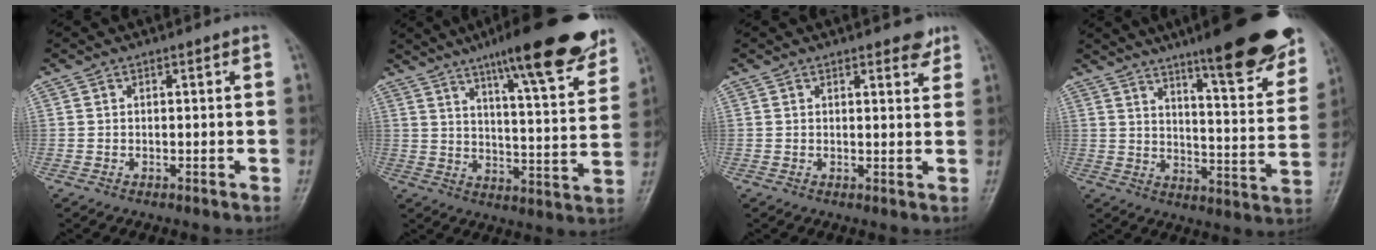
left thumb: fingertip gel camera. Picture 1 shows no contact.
{"total": 19.5, "force": [13.2, 3.7, 13.9], "torque": [-0.163, -0.051, 0.179]}
{"total": 3.1, "force": [2.3, 1.2, 1.7], "torque": [-0.006, -0.013, 0.027]}
{"total": 21.2, "force": [14.5, 3.9, 14.9], "torque": [-0.170, -0.070, 0.201]}